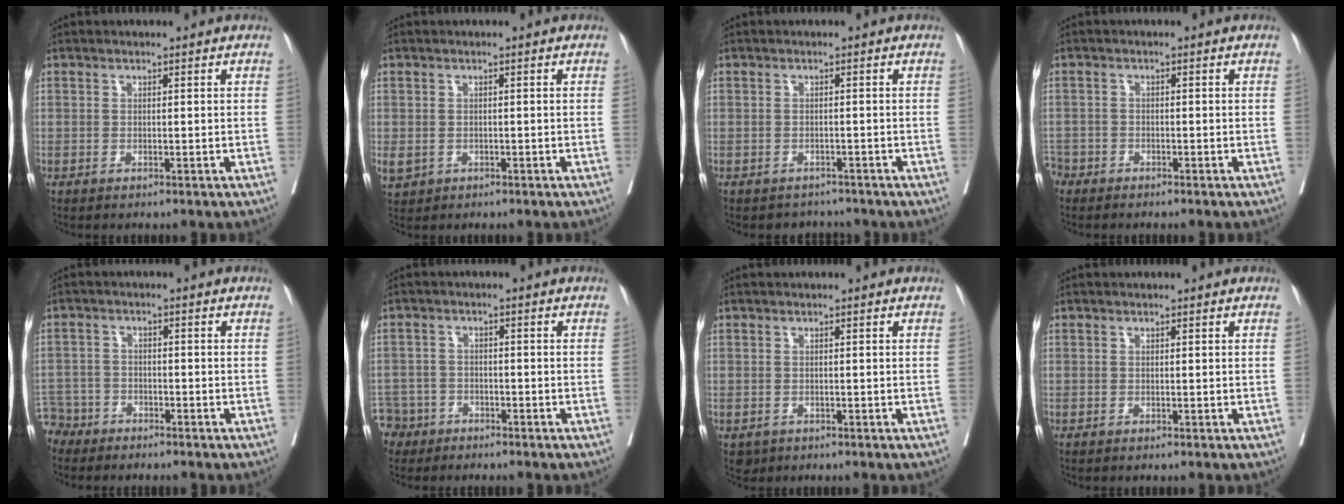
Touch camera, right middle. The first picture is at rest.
{"total": 2.8, "force": [-0.9, 2.2, 1.4], "torque": [-0.034, -0.002, -0.010]}
{"total": 2.5, "force": [-2.2, 0.8, -0.7], "torque": [0.008, 0.002, -0.035]}
{"total": 3.0, "force": [-2.6, 1.5, 0.2], "torque": [-0.004, -0.001, -0.057]}
{"total": 4.8, "force": [-4.2, 2.2, -0.9], "torque": [0.019, -0.002, -0.088]}
{"total": 5.9, "force": [-4.2, 4.1, -0.5], "torque": [0.001, 0.002, -0.081]}
{"total": 1.7, "force": [-0.9, 1.4, 0.4], "torque": [-0.007, 0.001, -0.008]}
{"total": 0.0}